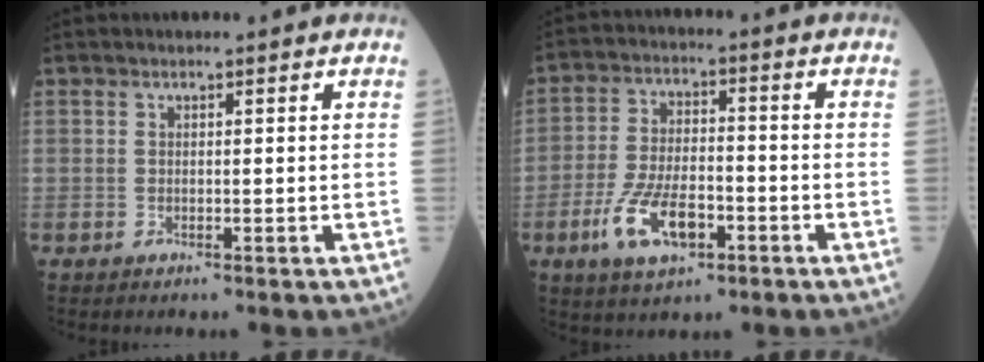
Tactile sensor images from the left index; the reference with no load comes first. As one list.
[{"total": 9.6, "force": [-4.4, 4.1, 7.5], "torque": [-0.159, -0.001, -0.078]}]